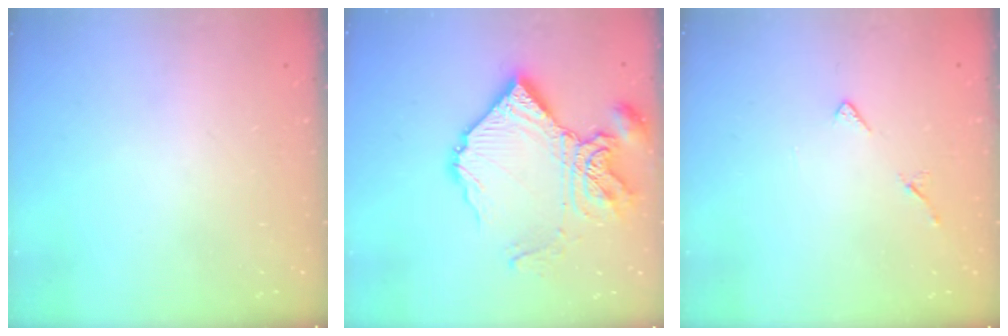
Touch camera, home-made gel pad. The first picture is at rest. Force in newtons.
{"total": 18.7, "press": 18.5, "slide": 2.2}
{"total": 6.7, "press": 6.7, "slide": 0.8}